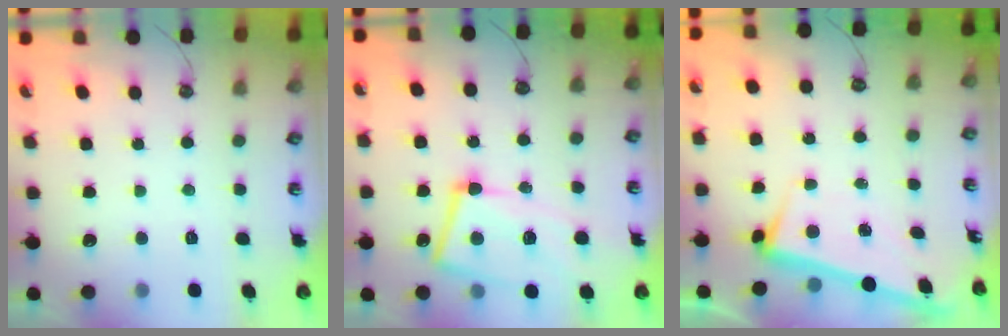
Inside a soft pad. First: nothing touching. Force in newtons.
{"total": 12.4, "press": 12.2, "slide": 2.0}
{"total": 3.4, "press": 3.2, "slide": 1.2}